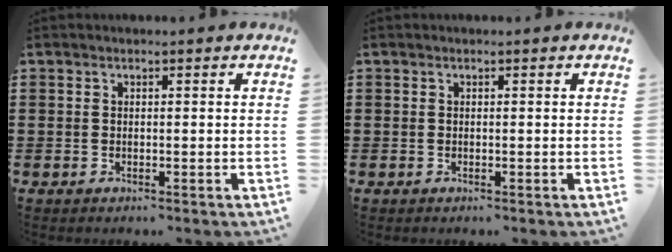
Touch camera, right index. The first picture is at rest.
{"total": 0.0}